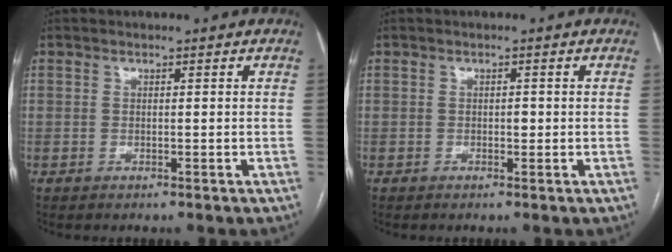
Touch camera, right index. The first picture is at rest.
{"total": 0.9, "force": [-0.1, 0.5, 0.7], "torque": [-0.009, 0.002, -0.001]}